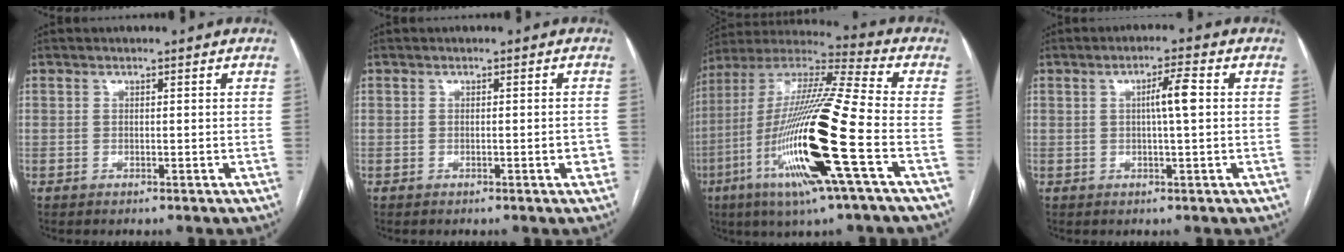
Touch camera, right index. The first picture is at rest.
{"total": 1.6, "force": [-0.6, 0.2, 1.4], "torque": [-0.012, 0.001, -0.008]}
{"total": 23.1, "force": [-7.2, 0.5, 21.9], "torque": [-0.449, -0.028, -0.140]}
{"total": 4.0, "force": [0.4, 0.0, 4.0], "torque": [-0.068, 0.005, 0.006]}